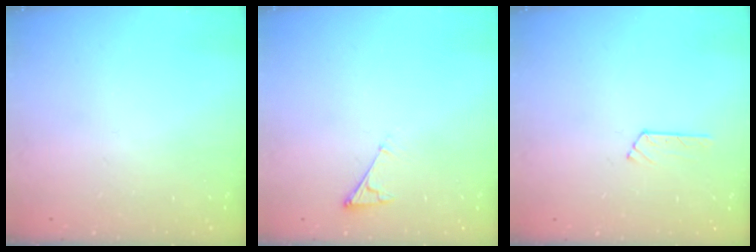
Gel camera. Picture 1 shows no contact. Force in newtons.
{"total": 3.0, "press": 3.0, "slide": 0.4}
{"total": 3.6, "press": 3.6, "slide": 0.4}